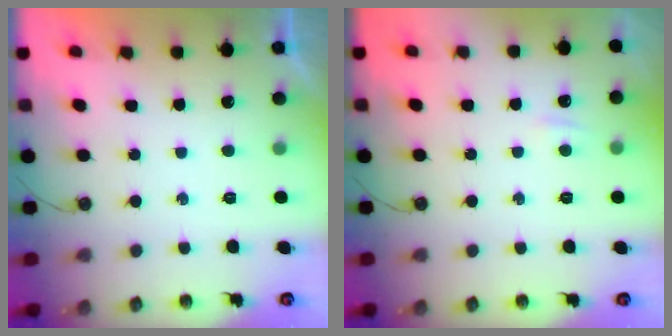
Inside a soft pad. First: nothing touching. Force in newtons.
{"total": 2.8, "press": 2.8, "slide": 0.5}